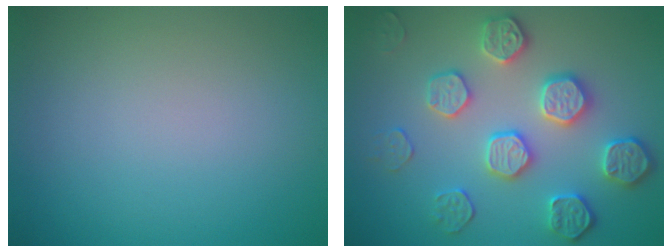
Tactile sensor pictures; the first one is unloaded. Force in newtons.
{"total": 4.5, "press": 4.3, "slide": 1.2}